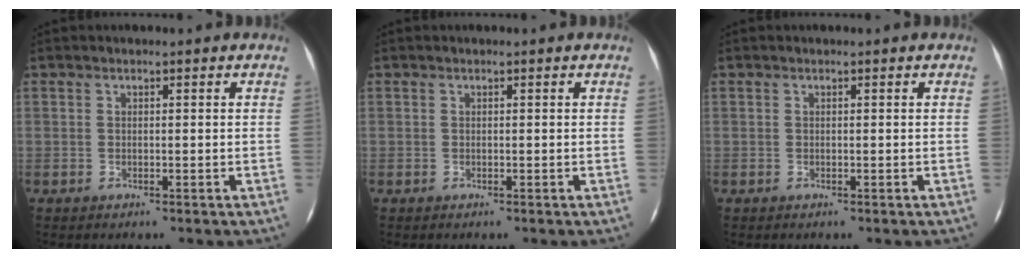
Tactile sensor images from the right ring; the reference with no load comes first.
{"total": 0.0}
{"total": 0.0}